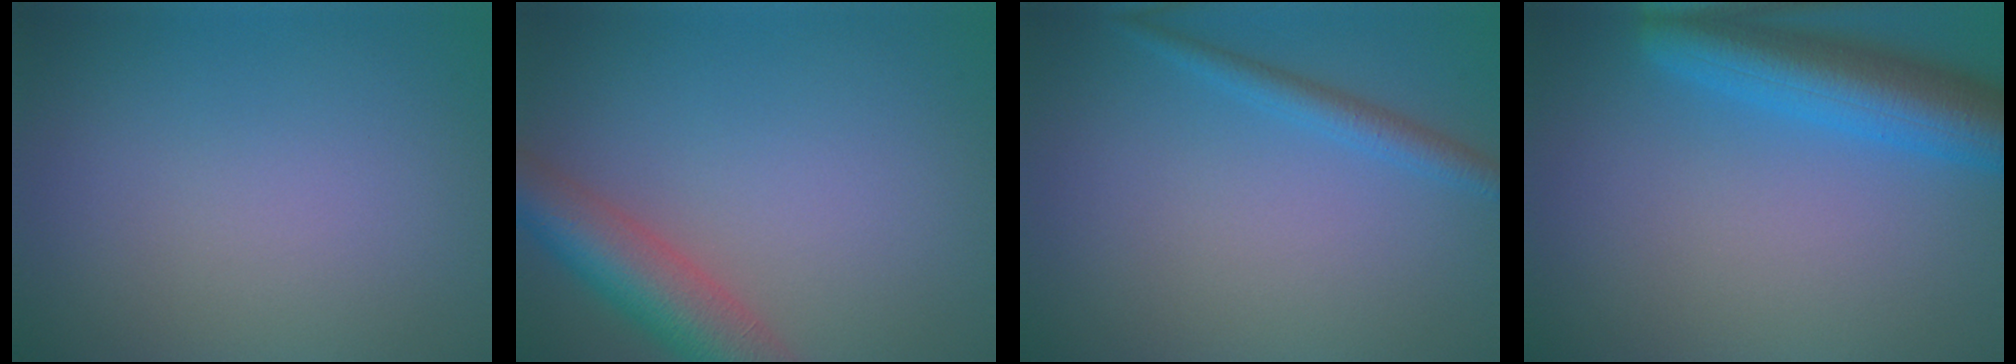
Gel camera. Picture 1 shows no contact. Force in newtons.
{"total": 6.2, "press": 6.2, "slide": 0.4}
{"total": 1.9, "press": 1.9, "slide": 0.1}
{"total": 7.0, "press": 7.0, "slide": 0.3}